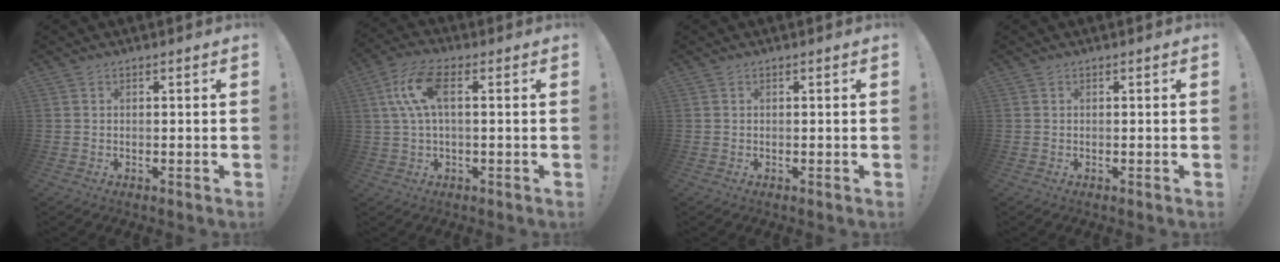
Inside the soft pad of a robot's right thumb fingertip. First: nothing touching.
{"total": 10.8, "force": [2.0, 4.3, 9.7], "torque": [-0.200, 0.002, 0.037]}
{"total": 0.0}
{"total": 0.0}